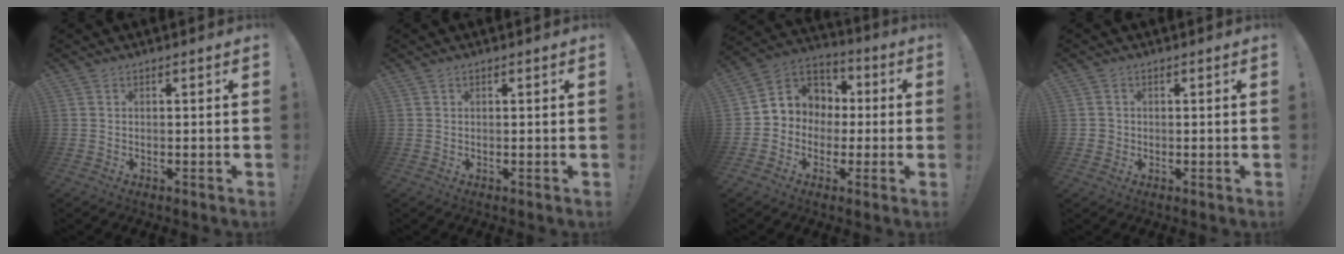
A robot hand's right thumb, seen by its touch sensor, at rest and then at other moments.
{"total": 0.0}
{"total": 8.5, "force": [-0.7, 8.2, 2.0], "torque": [-0.023, 0.009, -0.003]}
{"total": 2.2, "force": [0.4, 2.1, 0.3], "torque": [-0.008, 0.003, 0.009]}